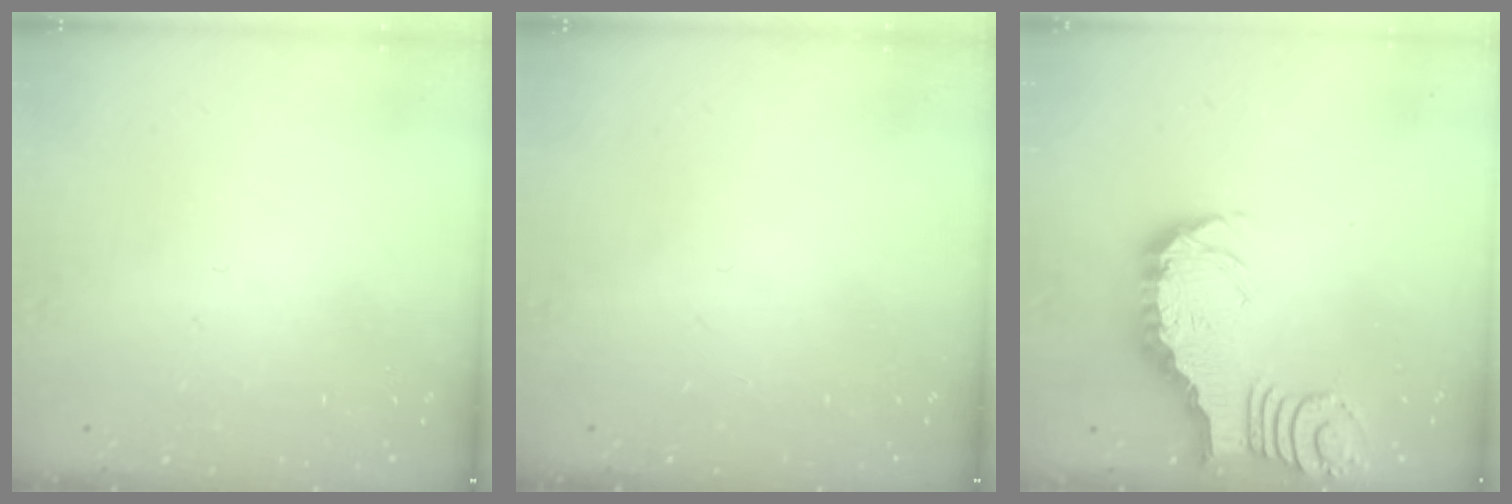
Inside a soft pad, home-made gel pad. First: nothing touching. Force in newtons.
{"total": 0.0}
{"total": 3.1, "press": 3.0, "slide": 0.5}